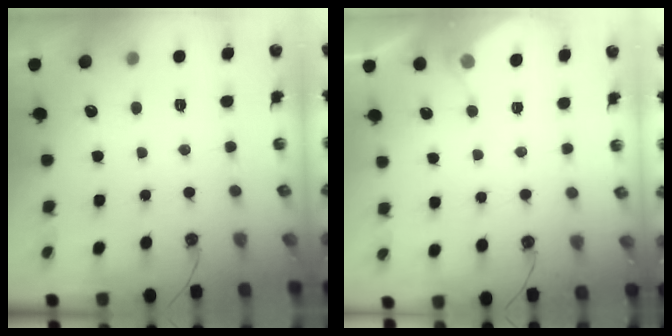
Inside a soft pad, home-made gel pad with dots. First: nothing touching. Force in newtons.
{"total": 3.0, "press": 2.9, "slide": 0.4}